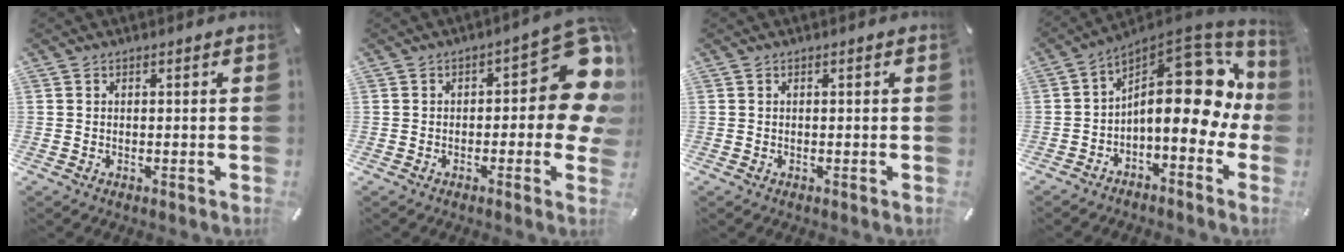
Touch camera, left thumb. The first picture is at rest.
{"total": 14.9, "force": [2.6, 6.5, 13.1], "torque": [-0.146, -0.022, 0.043]}
{"total": 0.0}
{"total": 19.4, "force": [2.3, 9.9, 16.6], "torque": [-0.237, -0.041, 0.038]}